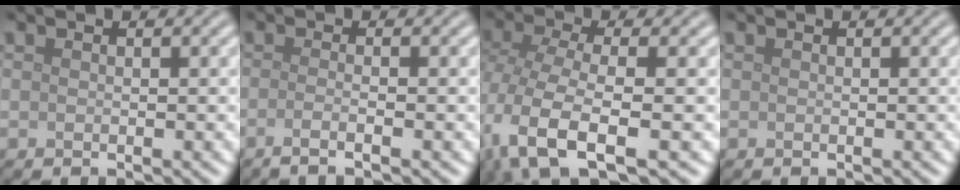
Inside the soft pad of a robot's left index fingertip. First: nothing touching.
{"total": 2.5, "force": [-0.9, 0.9, 2.2], "torque": [-0.019, -0.004, -0.029]}
{"total": 7.4, "force": [-3.0, 3.1, 6.0], "torque": [-0.128, -0.008, -0.067]}
{"total": 0.0}